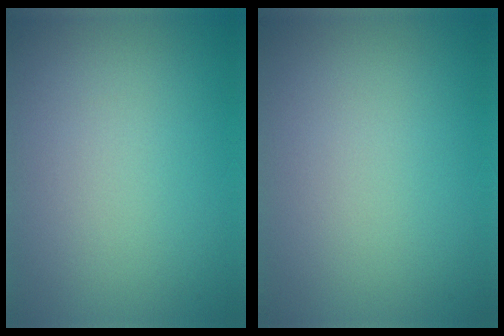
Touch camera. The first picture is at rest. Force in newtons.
{"total": 0.0}